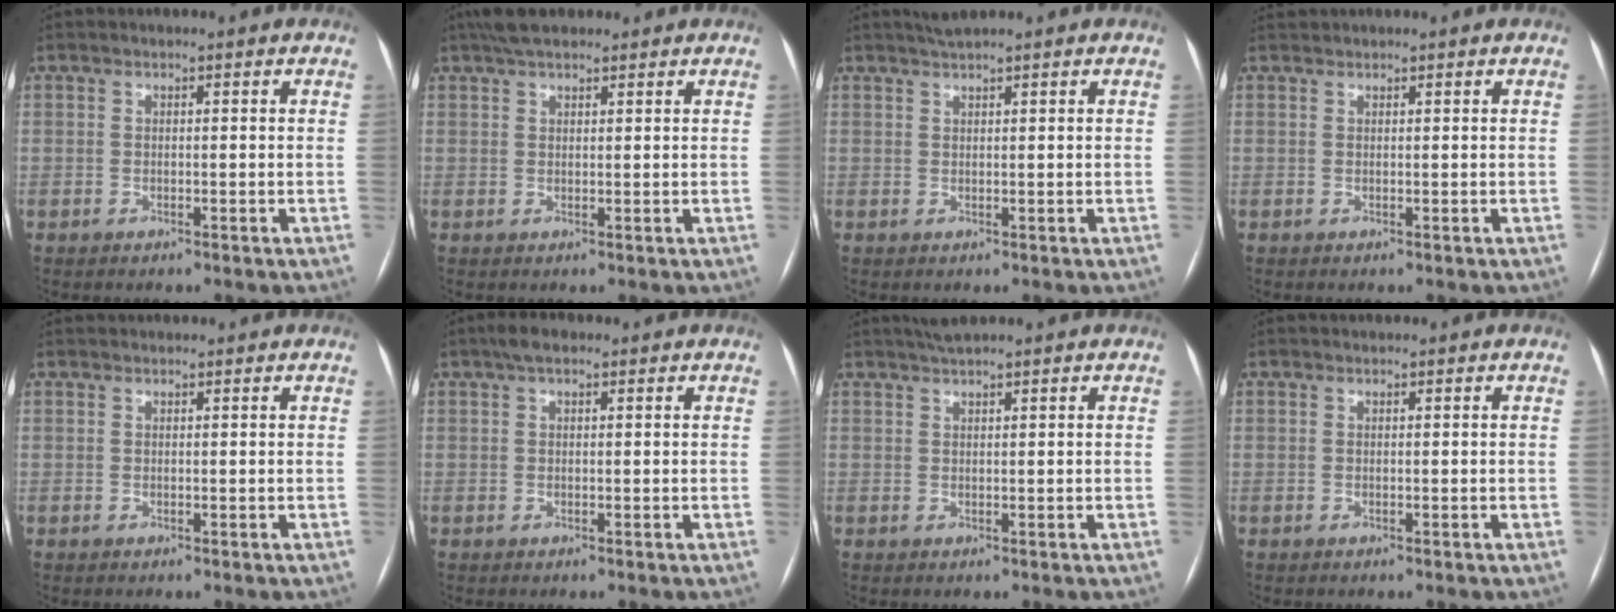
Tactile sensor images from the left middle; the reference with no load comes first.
{"total": 5.3, "force": [4.3, 1.7, 2.6], "torque": [-0.046, 0.030, 0.075]}
{"total": 1.8, "force": [1.6, -0.4, 0.6], "torque": [-0.011, 0.007, 0.033]}
{"total": 0.9, "force": [0.8, 0.1, -0.1], "torque": [-0.006, 0.014, 0.021]}
{"total": 1.5, "force": [1.4, 0.4, 0.2], "torque": [-0.008, 0.025, 0.023]}
{"total": 2.7, "force": [1.7, 1.0, 1.9], "torque": [-0.039, 0.020, 0.030]}
{"total": 2.3, "force": [2.0, -0.3, 1.0], "torque": [-0.017, 0.011, 0.039]}
{"total": 0.0}